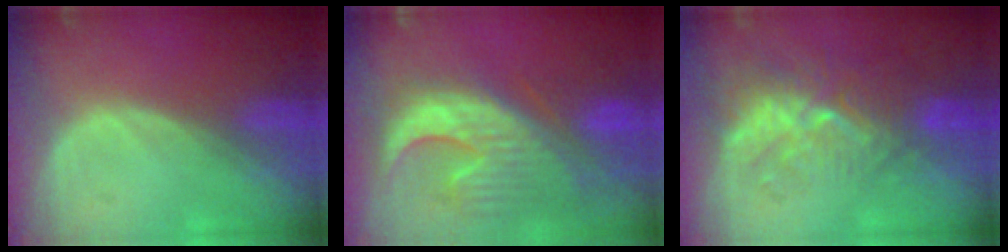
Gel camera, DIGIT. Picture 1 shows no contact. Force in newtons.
{"total": 13.3, "press": 11.4, "slide": 6.9}
{"total": 9.3, "press": 8.6, "slide": 3.5}